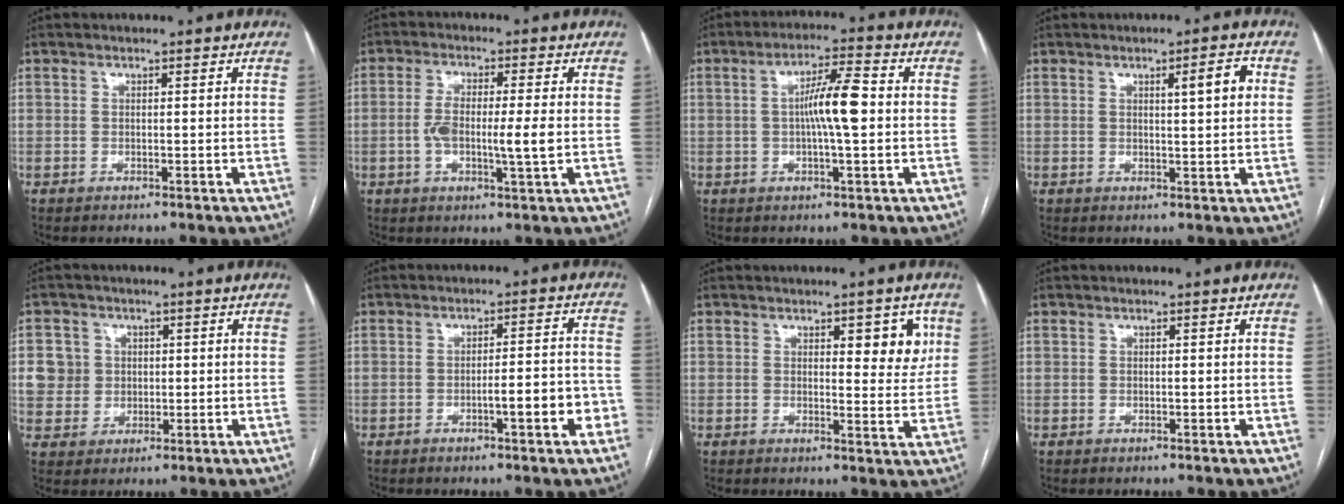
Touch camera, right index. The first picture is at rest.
{"total": 6.6, "force": [-0.6, 0.7, 6.5], "torque": [-0.127, 0.004, -0.010]}
{"total": 7.4, "force": [0.1, 0.6, 7.4], "torque": [-0.132, 0.011, -0.003]}
{"total": 4.0, "force": [1.2, 0.3, 3.8], "torque": [-0.054, 0.002, 0.016]}
{"total": 5.7, "force": [1.0, 5.6, 0.7], "torque": [-0.011, 0.020, 0.027]}
{"total": 6.0, "force": [-2.5, 0.9, 5.4], "torque": [-0.070, 0.015, -0.029]}
{"total": 5.8, "force": [2.5, 2.0, 4.8], "torque": [-0.053, -0.002, 0.028]}
{"total": 0.0}